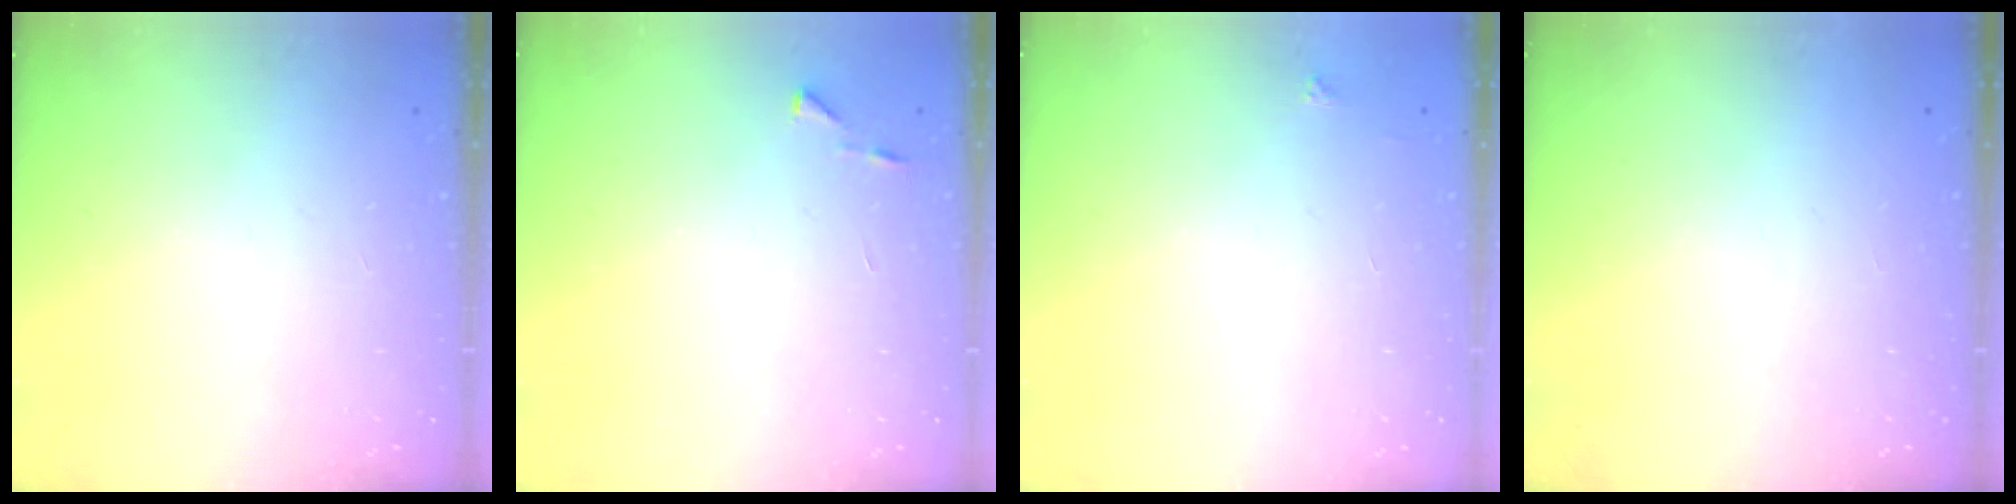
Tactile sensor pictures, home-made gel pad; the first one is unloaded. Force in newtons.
{"total": 3.1, "press": 3.1, "slide": 0.3}
{"total": 2.1, "press": 2.1, "slide": 0.3}
{"total": 1.5, "press": 1.5, "slide": 0.1}